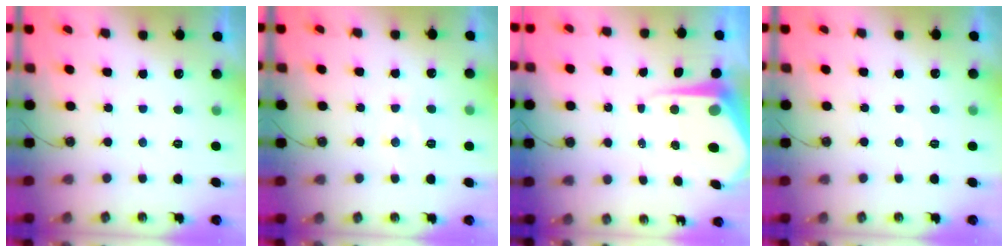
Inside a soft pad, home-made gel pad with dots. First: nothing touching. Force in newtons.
{"total": 7.9, "press": 7.9, "slide": 0.7}
{"total": 8.3, "press": 8.3, "slide": 0.8}
{"total": 4.1, "press": 4.1, "slide": 0.6}